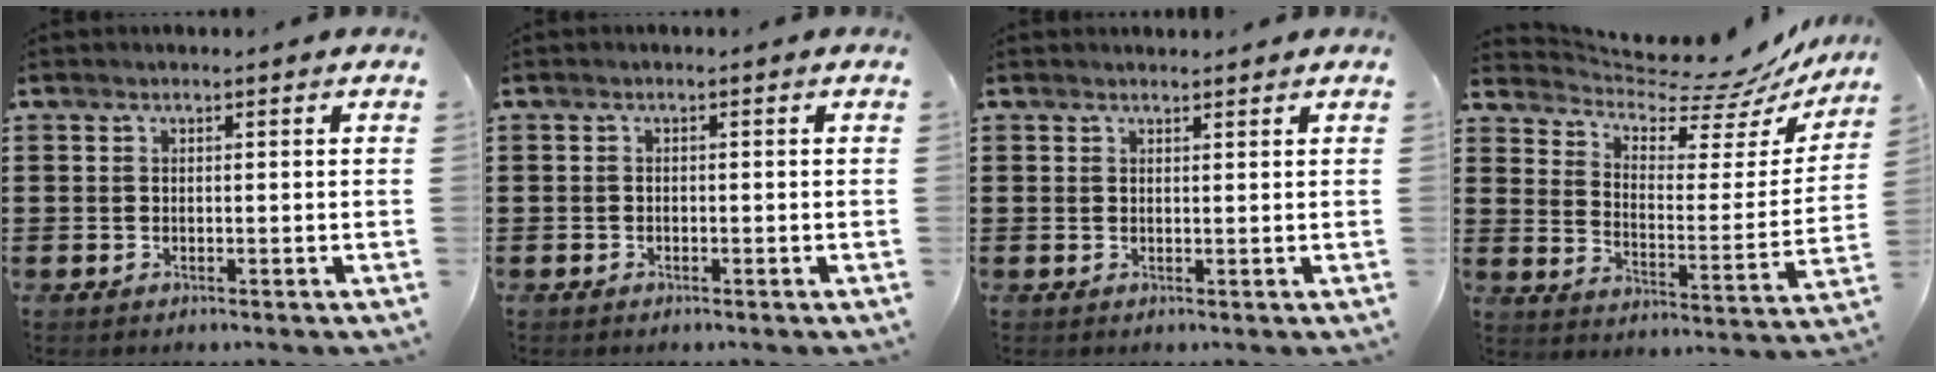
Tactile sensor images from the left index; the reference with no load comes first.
{"total": 0.7, "force": [-0.6, 0.3, 0.1], "torque": [-0.004, 0.001, -0.013]}
{"total": 1.0, "force": [1.0, 0.2, -0.1], "torque": [0.001, 0.001, 0.020]}
{"total": 6.7, "force": [6.1, 1.7, 2.3], "torque": [-0.061, -0.052, 0.099]}